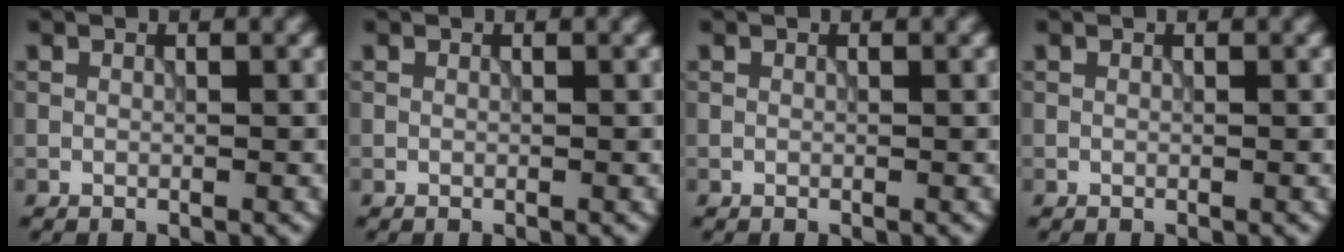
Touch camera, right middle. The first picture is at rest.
{"total": 0.0}
{"total": 0.0}
{"total": 0.0}